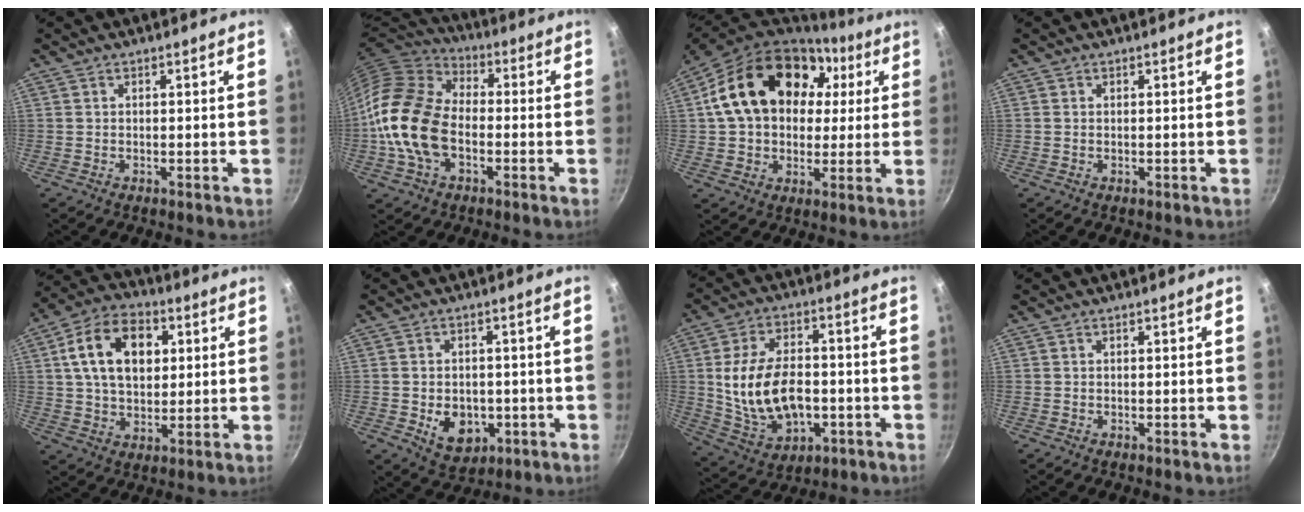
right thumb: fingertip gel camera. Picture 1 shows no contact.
{"total": 18.2, "force": [-3.1, 12.1, 13.2], "torque": [-0.238, 0.030, -0.074]}
{"total": 22.9, "force": [5.9, 16.5, 14.7], "torque": [-0.238, 0.028, 0.100]}
{"total": 0.0}
{"total": 15.4, "force": [3.9, 10.4, 10.7], "torque": [-0.157, 0.009, 0.056]}
{"total": 8.5, "force": [-2.1, 6.3, 5.3], "torque": [-0.055, 0.003, -0.019]}
{"total": 17.1, "force": [-2.1, 10.8, 13.1], "torque": [-0.222, 0.019, -0.015]}
{"total": 0.0}